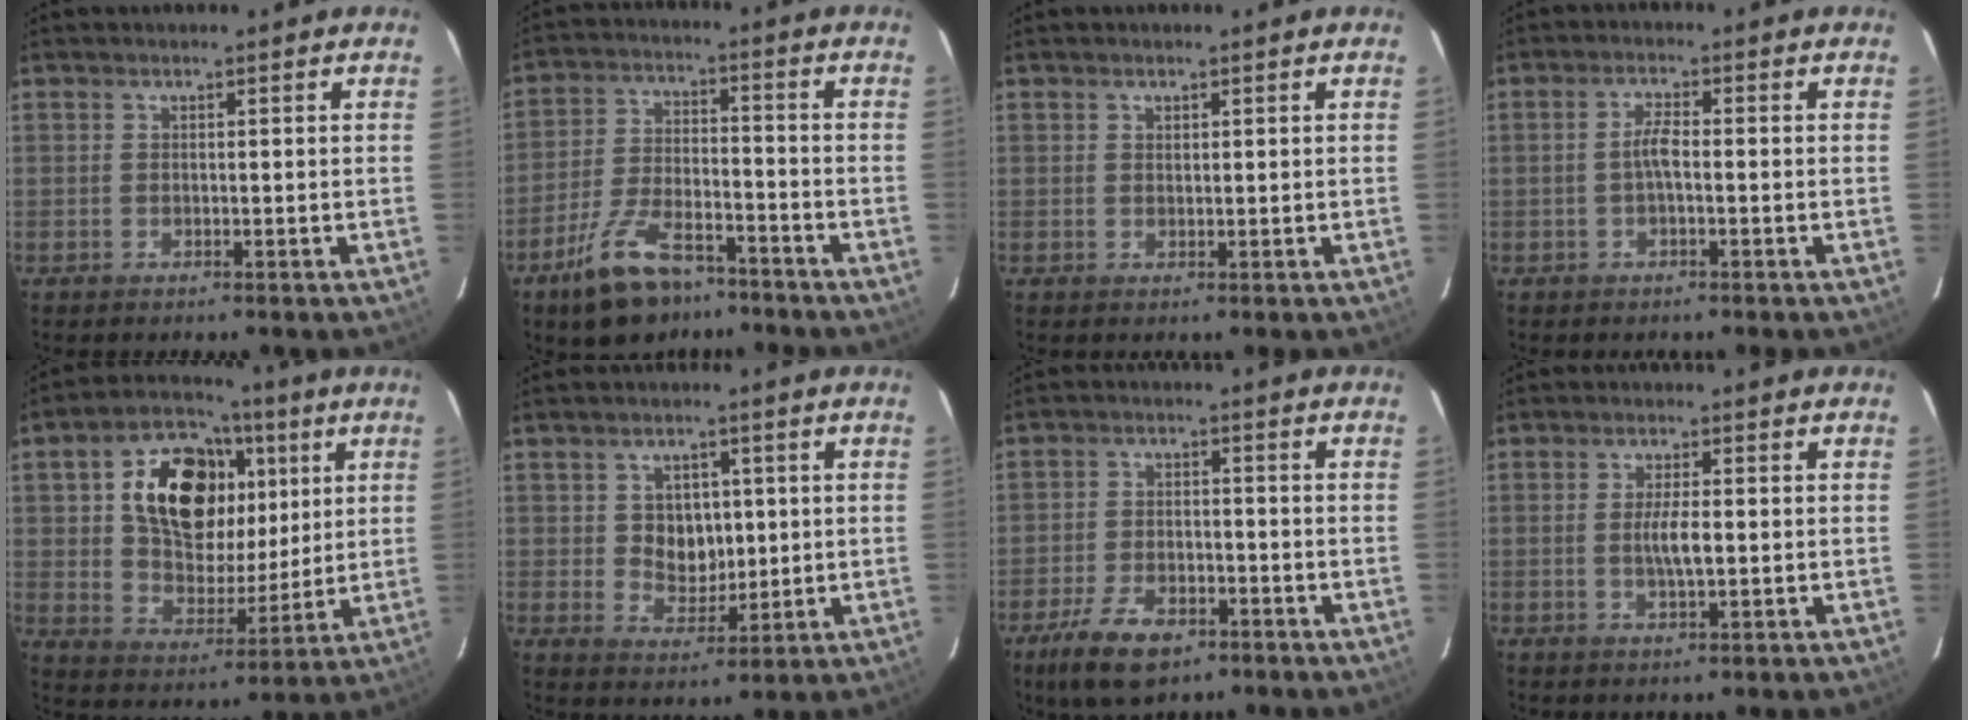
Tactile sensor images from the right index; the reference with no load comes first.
{"total": 12.4, "force": [-8.7, 5.3, 7.1], "torque": [-0.152, -0.004, -0.151]}
{"total": 0.7, "force": [0.4, 0.5, 0.2], "torque": [-0.003, 0.002, 0.008]}
{"total": 2.7, "force": [-0.6, 0.5, 2.5], "torque": [-0.052, 0.007, -0.012]}
{"total": 18.9, "force": [5.9, 12.6, 12.8], "torque": [-0.240, 0.036, 0.110]}
{"total": 6.9, "force": [0.8, 5.7, 3.8], "torque": [-0.064, 0.007, 0.026]}
{"total": 10.2, "force": [-6.4, 4.9, 6.2], "torque": [-0.149, -0.012, -0.112]}
{"total": 3.9, "force": [-0.2, 0.8, 3.8], "torque": [-0.070, -0.002, -0.003]}